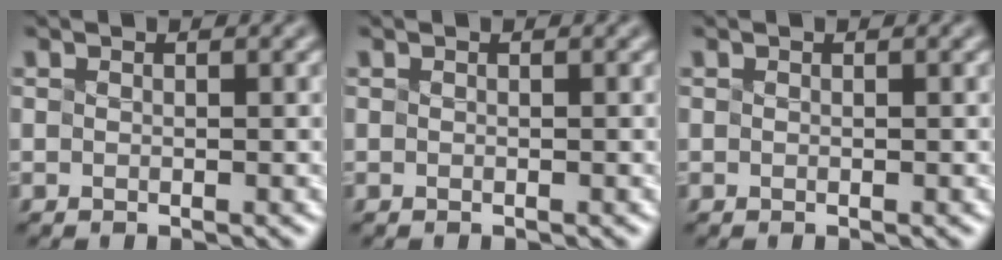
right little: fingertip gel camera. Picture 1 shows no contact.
{"total": 0.0}
{"total": 0.0}